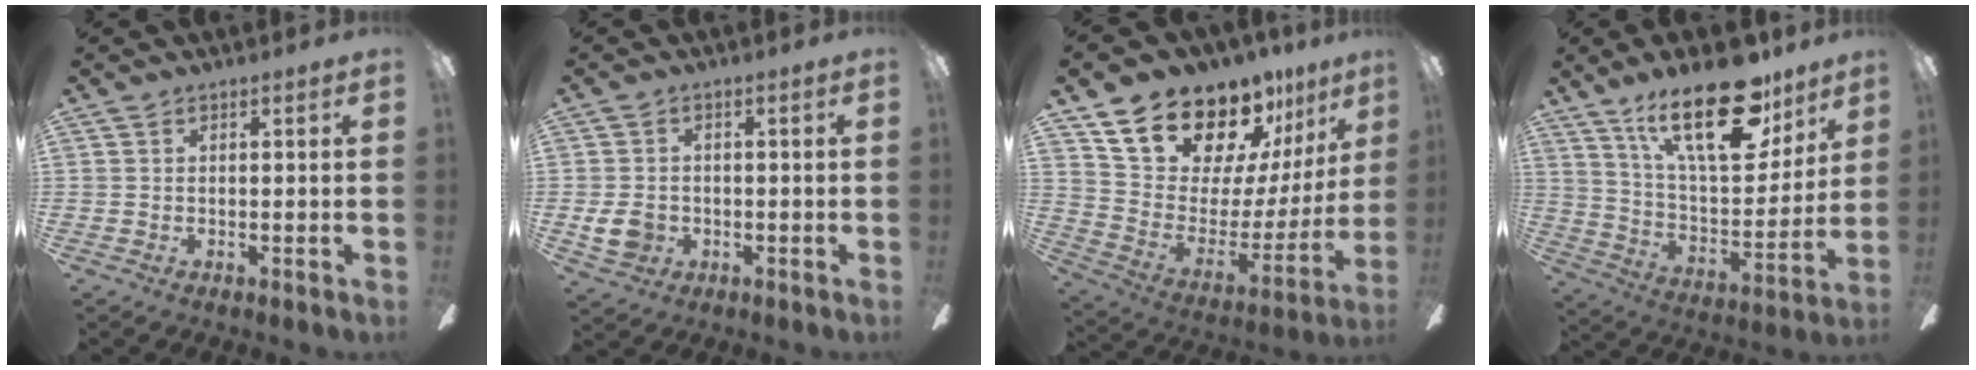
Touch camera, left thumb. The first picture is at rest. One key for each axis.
{"total": 5.4, "fx": -1.1, "fy": 4.5, "fz": 2.8, "tx": -0.059, "ty": 0.004, "tz": -0.020}
{"total": 20.4, "fx": 17.1, "fy": 8.7, "fz": 7.1, "tx": -0.125, "ty": -0.129, "tz": 0.314}
{"total": 26.3, "fx": 16.1, "fy": 11.0, "fz": 17.7, "tx": -0.285, "ty": -0.085, "tz": 0.274}